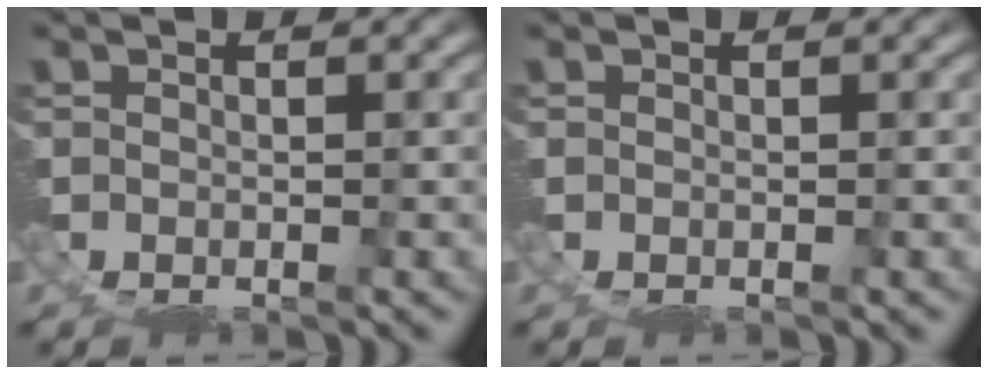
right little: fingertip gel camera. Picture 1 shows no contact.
{"total": 0.0}